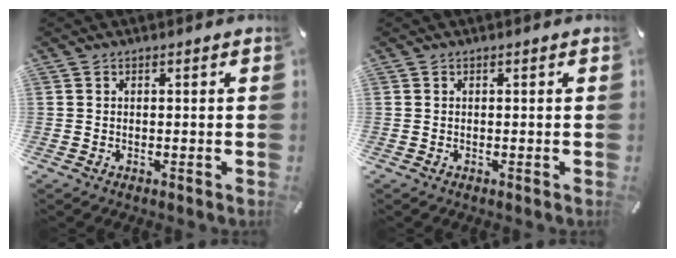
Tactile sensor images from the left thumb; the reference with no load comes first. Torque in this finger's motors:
{"motor_torque": [0.00, 0.00, 0.00, 0.00, 0.00]}